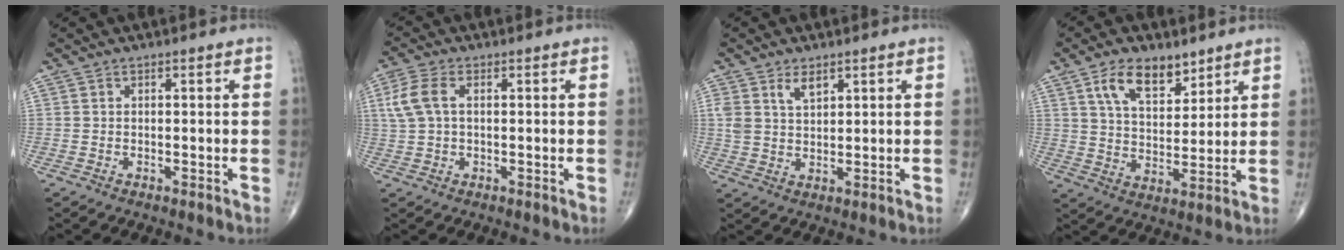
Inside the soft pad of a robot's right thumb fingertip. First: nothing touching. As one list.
[{"total": 5.8, "force": [1.1, 3.3, 4.6], "torque": [-0.119, 0.015, 0.020]}, {"total": 4.3, "force": [2.5, 2.2, 2.6], "torque": [-0.041, -0.013, 0.052]}, {"total": 10.2, "force": [6.2, 5.4, 6.1], "torque": [-0.084, -0.036, 0.115]}]